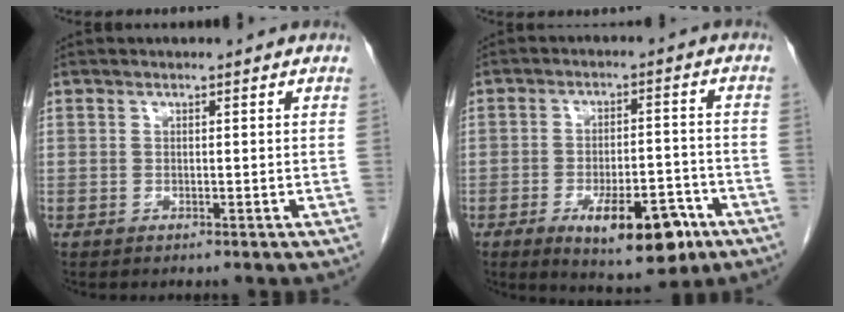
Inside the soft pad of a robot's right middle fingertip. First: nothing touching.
{"total": 11.4, "force": [-5.9, 4.0, 8.9], "torque": [-0.128, -0.003, -0.080]}